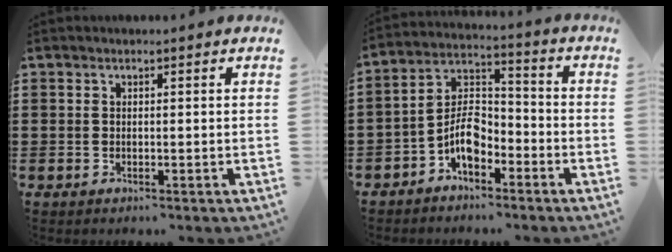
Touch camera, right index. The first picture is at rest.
{"total": 6.9, "force": [-3.8, 3.7, 4.5], "torque": [-0.100, 0.007, -0.078]}